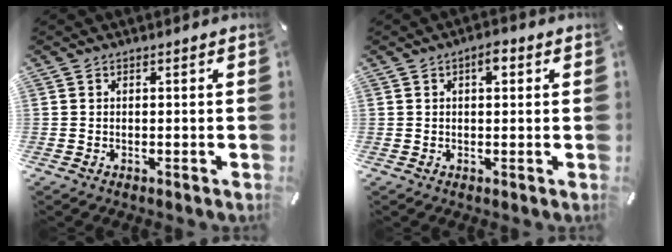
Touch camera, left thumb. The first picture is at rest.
{"total": 3.4, "force": [1.2, 1.6, 2.8], "torque": [-0.043, 0.002, 0.015]}